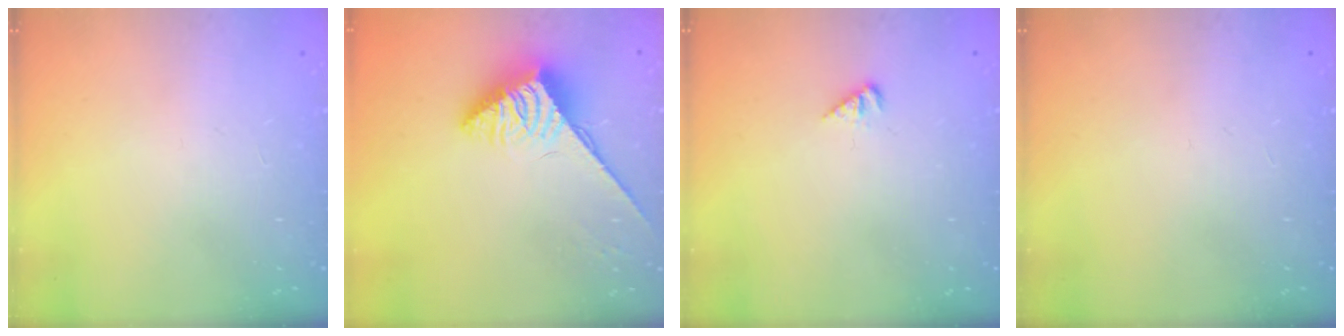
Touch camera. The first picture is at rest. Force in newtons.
{"total": 4.2, "press": 4.2, "slide": 0.4}
{"total": 1.5, "press": 1.5, "slide": 0.3}
{"total": 0.0}